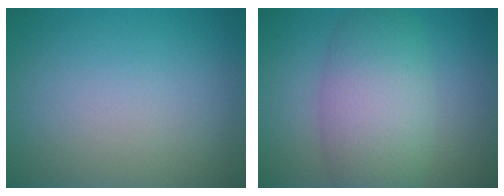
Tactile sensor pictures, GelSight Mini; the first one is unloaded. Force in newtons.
{"total": 6.9, "press": 6.9, "slide": 0.5}